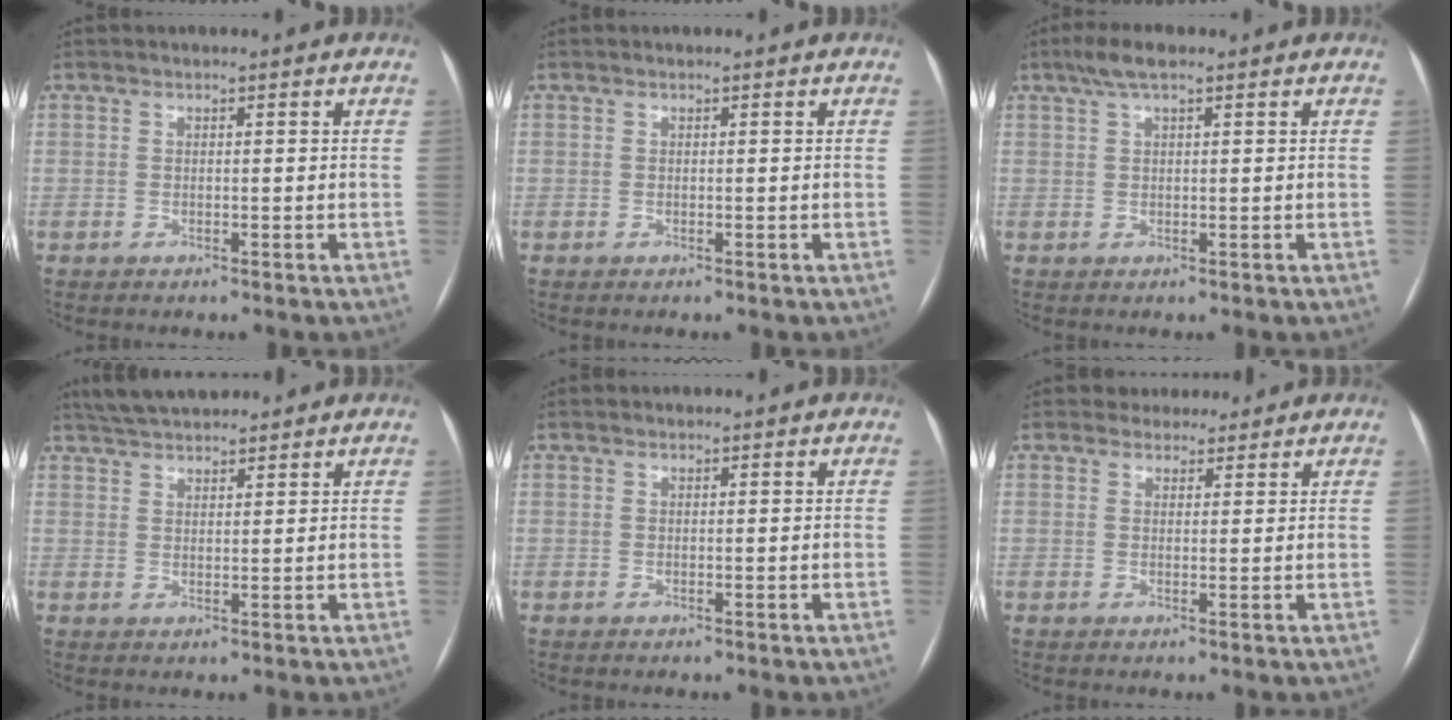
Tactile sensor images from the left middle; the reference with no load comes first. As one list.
[{"total": 0.0}, {"total": 3.8, "force": [2.5, 0.8, 2.8], "torque": [-0.059, 0.020, 0.045]}, {"total": 7.2, "force": [6.5, 1.7, 2.8], "torque": [-0.050, 0.034, 0.113]}, {"total": 0.0}, {"total": 3.3, "force": [2.9, 1.6, -0.1], "torque": [0.007, 0.009, 0.039]}]